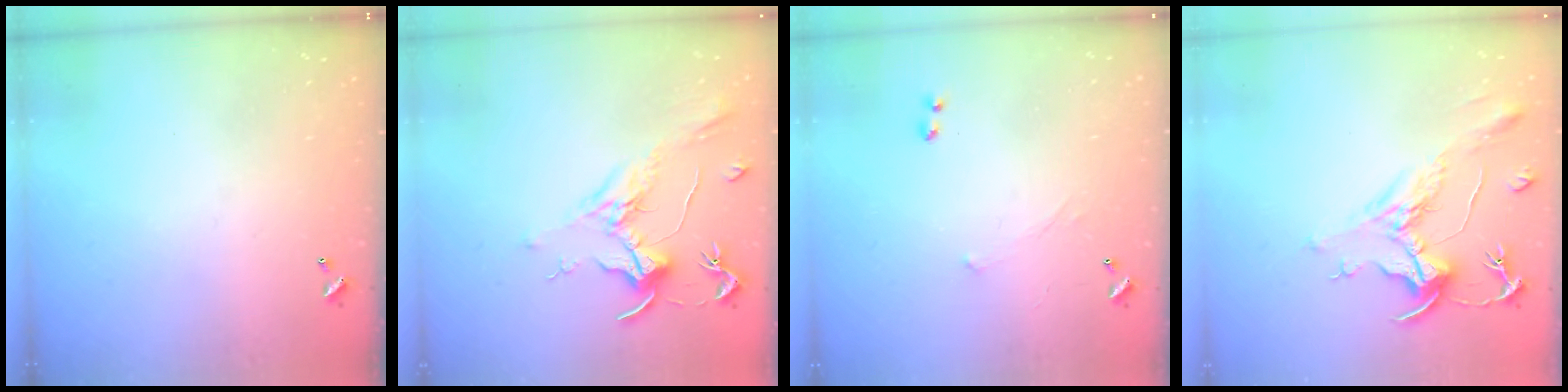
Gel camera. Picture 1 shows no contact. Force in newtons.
{"total": 1.9, "press": 1.7, "slide": 0.9}
{"total": 1.7, "press": 1.7, "slide": 0.4}
{"total": 2.1, "press": 1.6, "slide": 1.4}